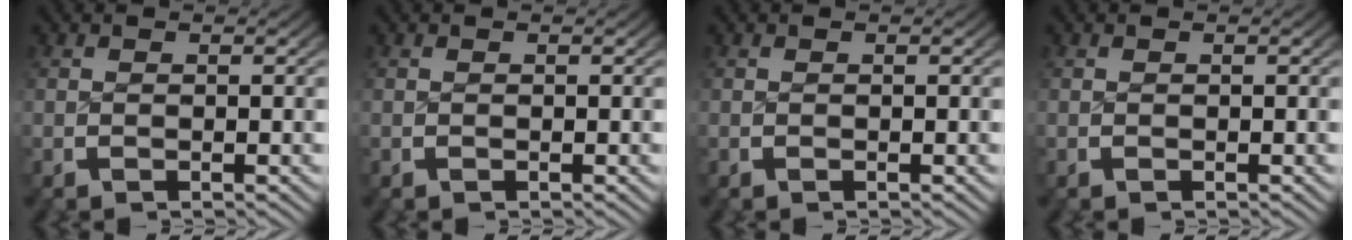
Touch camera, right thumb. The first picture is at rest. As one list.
[{"total": 0.0}, {"total": 0.0}, {"total": 0.0}]